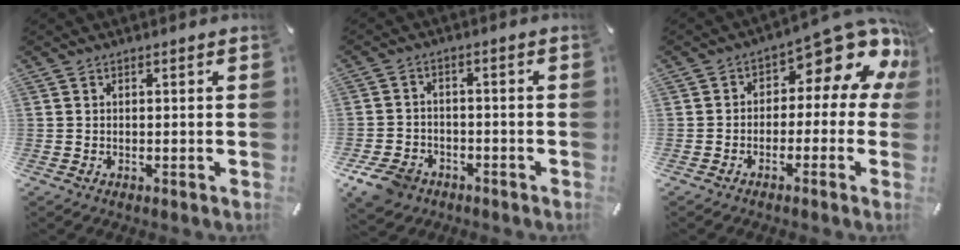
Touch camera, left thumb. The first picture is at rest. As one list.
[{"total": 7.1, "force": [-4.4, 5.0, 2.4], "torque": [-0.062, 0.025, -0.085]}, {"total": 11.0, "force": [5.9, 4.8, 7.9], "torque": [-0.106, -0.058, 0.095]}]